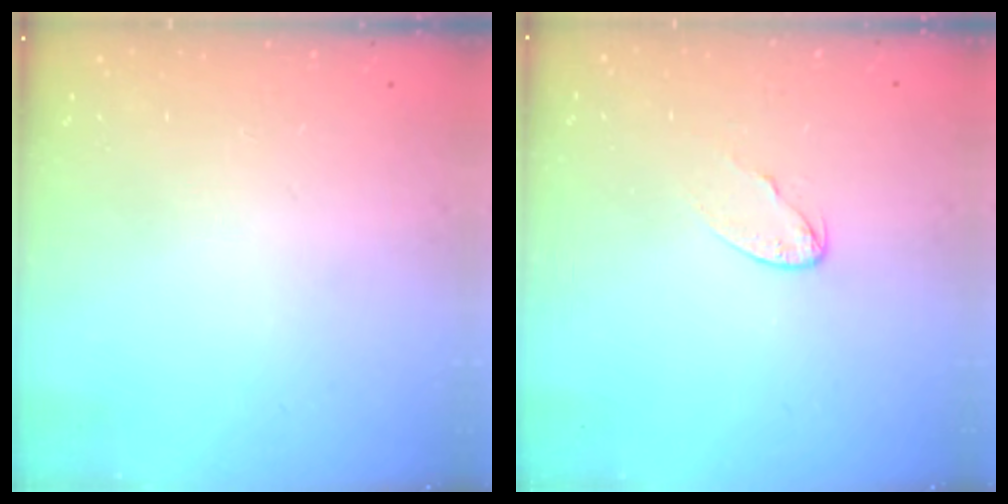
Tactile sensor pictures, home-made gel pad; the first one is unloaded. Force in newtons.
{"total": 3.8, "press": 3.8, "slide": 0.3}